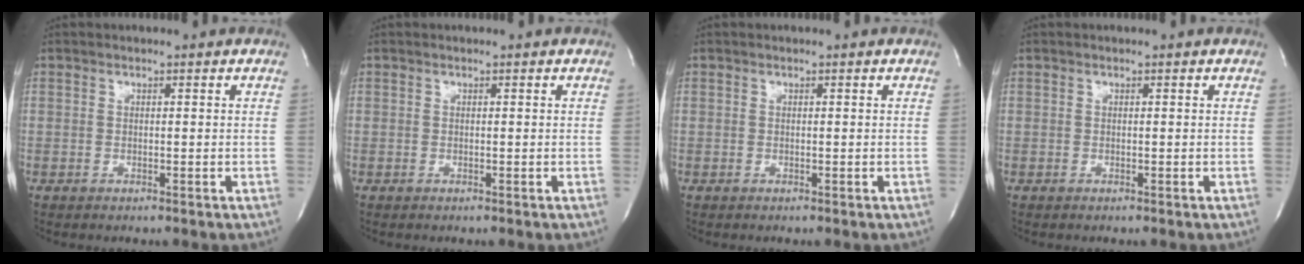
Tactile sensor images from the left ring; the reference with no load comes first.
{"total": 0.0}
{"total": 0.0}
{"total": 0.0}